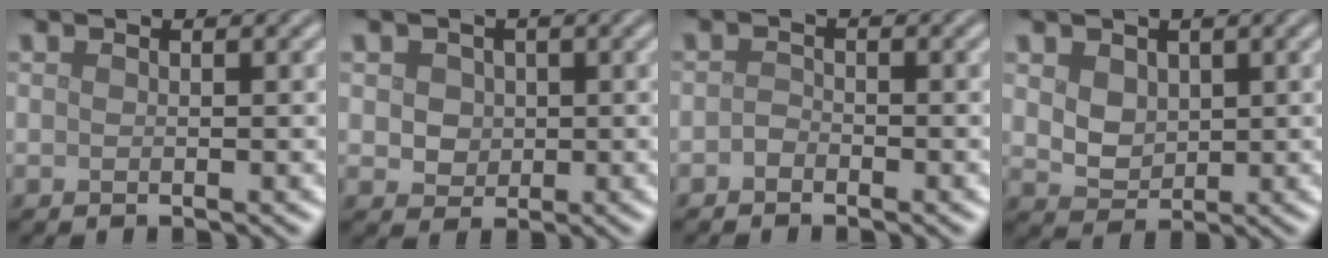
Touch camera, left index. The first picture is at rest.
{"total": 3.1, "force": [0.9, 2.6, 1.6], "torque": [-0.024, 0.011, 0.010]}
{"total": 0.9, "force": [-0.6, 0.6, 0.4], "torque": [-0.007, 0.002, -0.014]}
{"total": 3.2, "force": [1.2, 2.4, 1.7], "torque": [-0.044, -0.001, 0.025]}